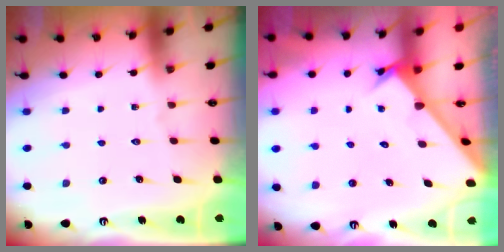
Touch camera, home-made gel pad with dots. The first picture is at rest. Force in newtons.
{"total": 2.5, "press": 2.5, "slide": 0.1}